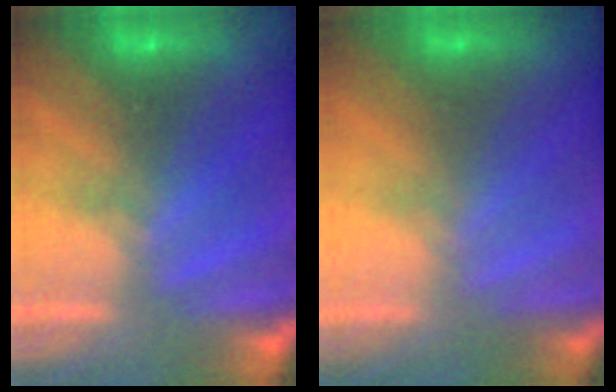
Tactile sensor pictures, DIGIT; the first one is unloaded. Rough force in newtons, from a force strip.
{"total": 2.3}